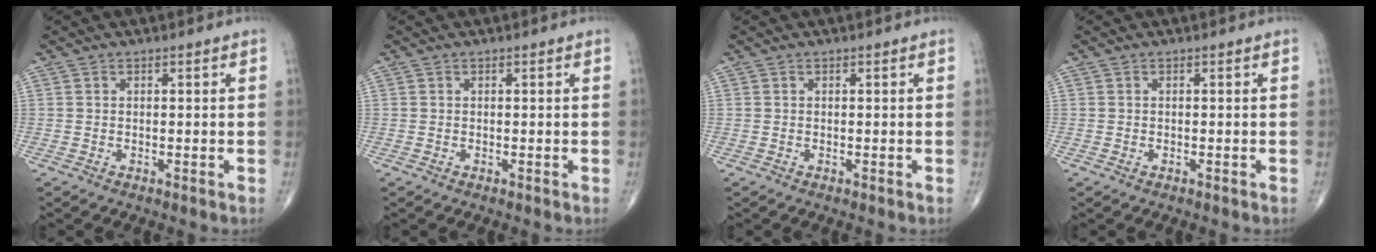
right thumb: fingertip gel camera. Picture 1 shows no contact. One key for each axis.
{"total": 0.0}
{"total": 0.0}
{"total": 0.0}